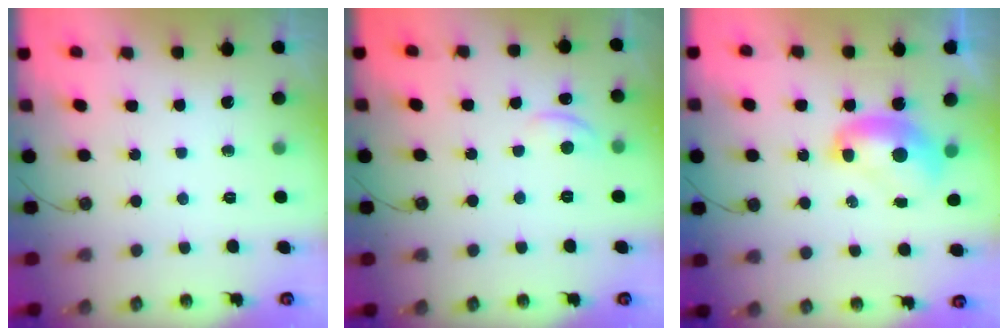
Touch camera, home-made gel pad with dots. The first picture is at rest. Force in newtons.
{"total": 0.5, "press": 0.0, "slide": 0.5}
{"total": 2.3, "press": 2.3, "slide": 0.3}